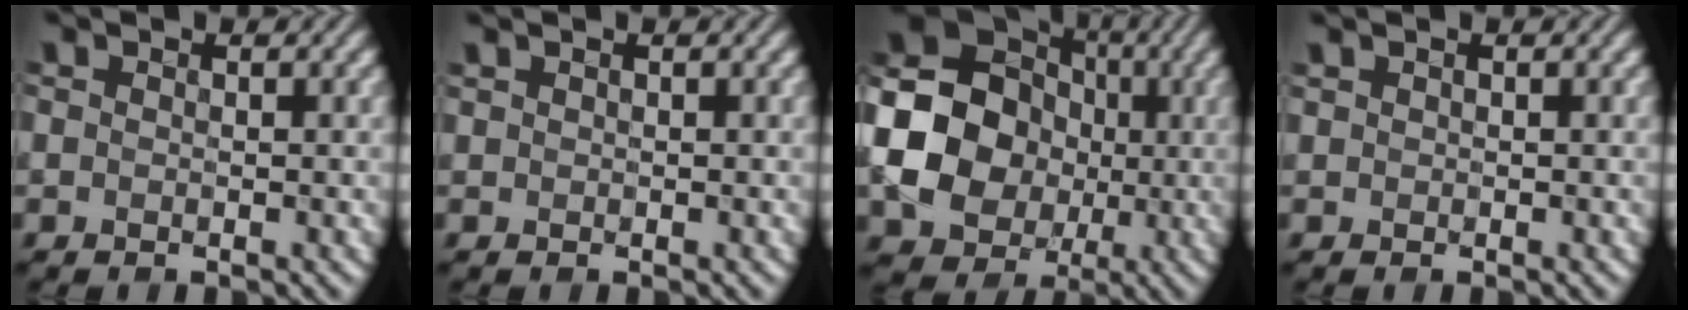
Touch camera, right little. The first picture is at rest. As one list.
[{"total": 0.0}, {"total": 14.0, "force": [-1.0, 12.2, 6.8], "torque": [-0.152, 0.001, -0.042]}, {"total": 0.0}]